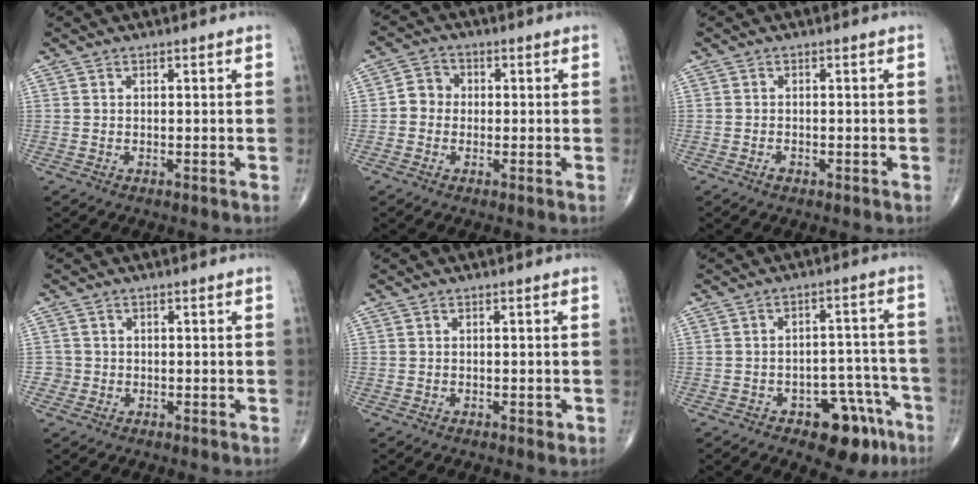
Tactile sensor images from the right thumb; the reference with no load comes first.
{"total": 4.0, "force": [-0.4, 3.6, 1.6], "torque": [-0.009, 0.013, -0.017]}
{"total": 1.1, "force": [-0.7, 0.6, 0.6], "torque": [-0.010, 0.002, -0.011]}
{"total": 1.8, "force": [-0.4, 1.7, -0.3], "torque": [0.020, 0.008, -0.013]}
{"total": 0.9, "force": [-0.3, 0.6, 0.6], "torque": [-0.009, -0.001, -0.005]}
{"total": 10.9, "force": [-6.3, 5.6, 7.0], "torque": [-0.051, 0.049, -0.079]}